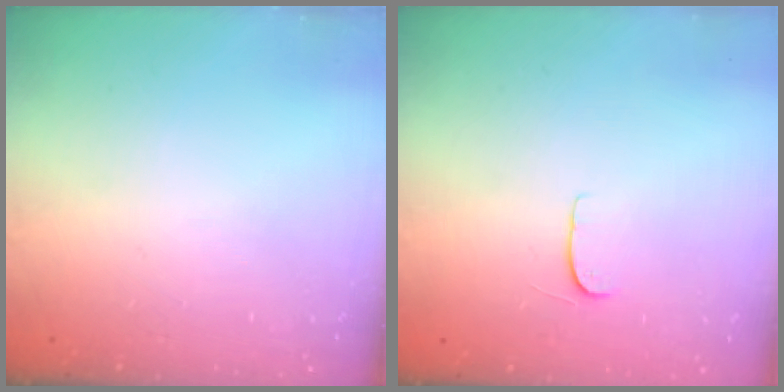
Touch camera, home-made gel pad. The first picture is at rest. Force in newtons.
{"total": 4.3, "press": 4.3, "slide": 0.5}